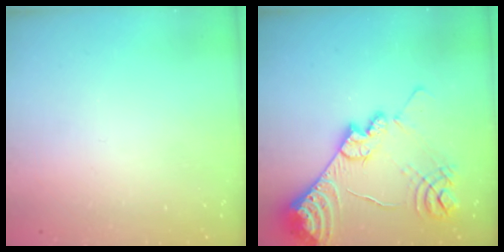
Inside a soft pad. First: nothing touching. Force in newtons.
{"total": 19.2, "press": 19.1, "slide": 1.8}